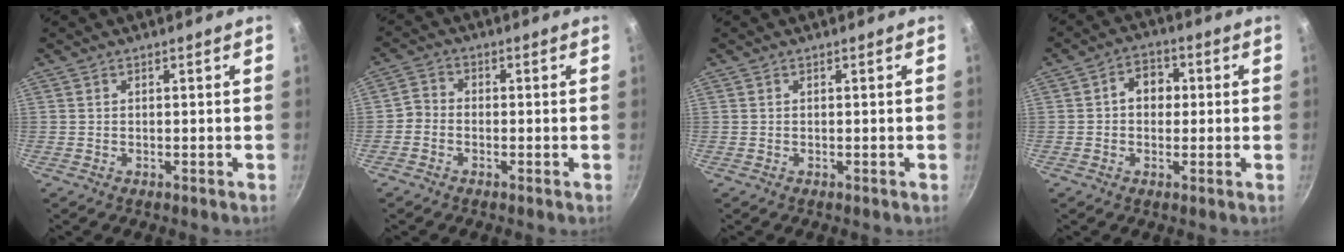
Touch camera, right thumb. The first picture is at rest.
{"total": 2.7, "force": [-1.3, 2.1, 0.9], "torque": [-0.017, 0.019, -0.035]}
{"total": 0.0}
{"total": 5.8, "force": [0.6, 4.6, 3.4], "torque": [-0.018, 0.010, 0.001]}